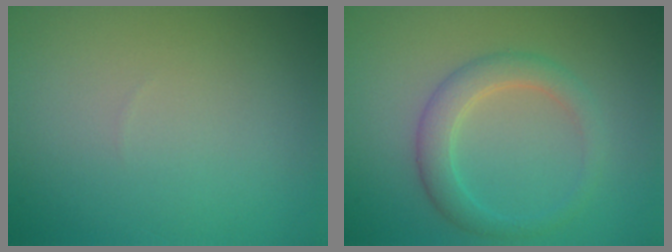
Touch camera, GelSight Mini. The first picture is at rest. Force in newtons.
{"total": 3.0, "press": 3.0, "slide": 0.2}